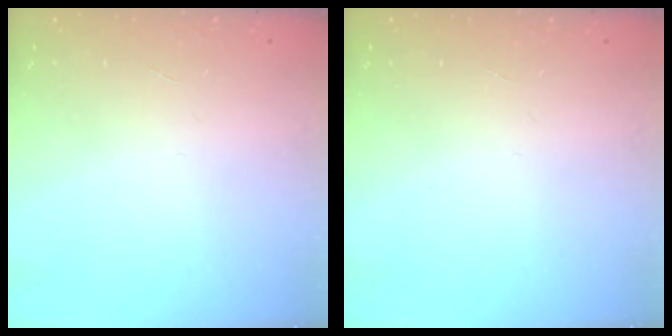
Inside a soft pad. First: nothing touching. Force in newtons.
{"total": 0.0}